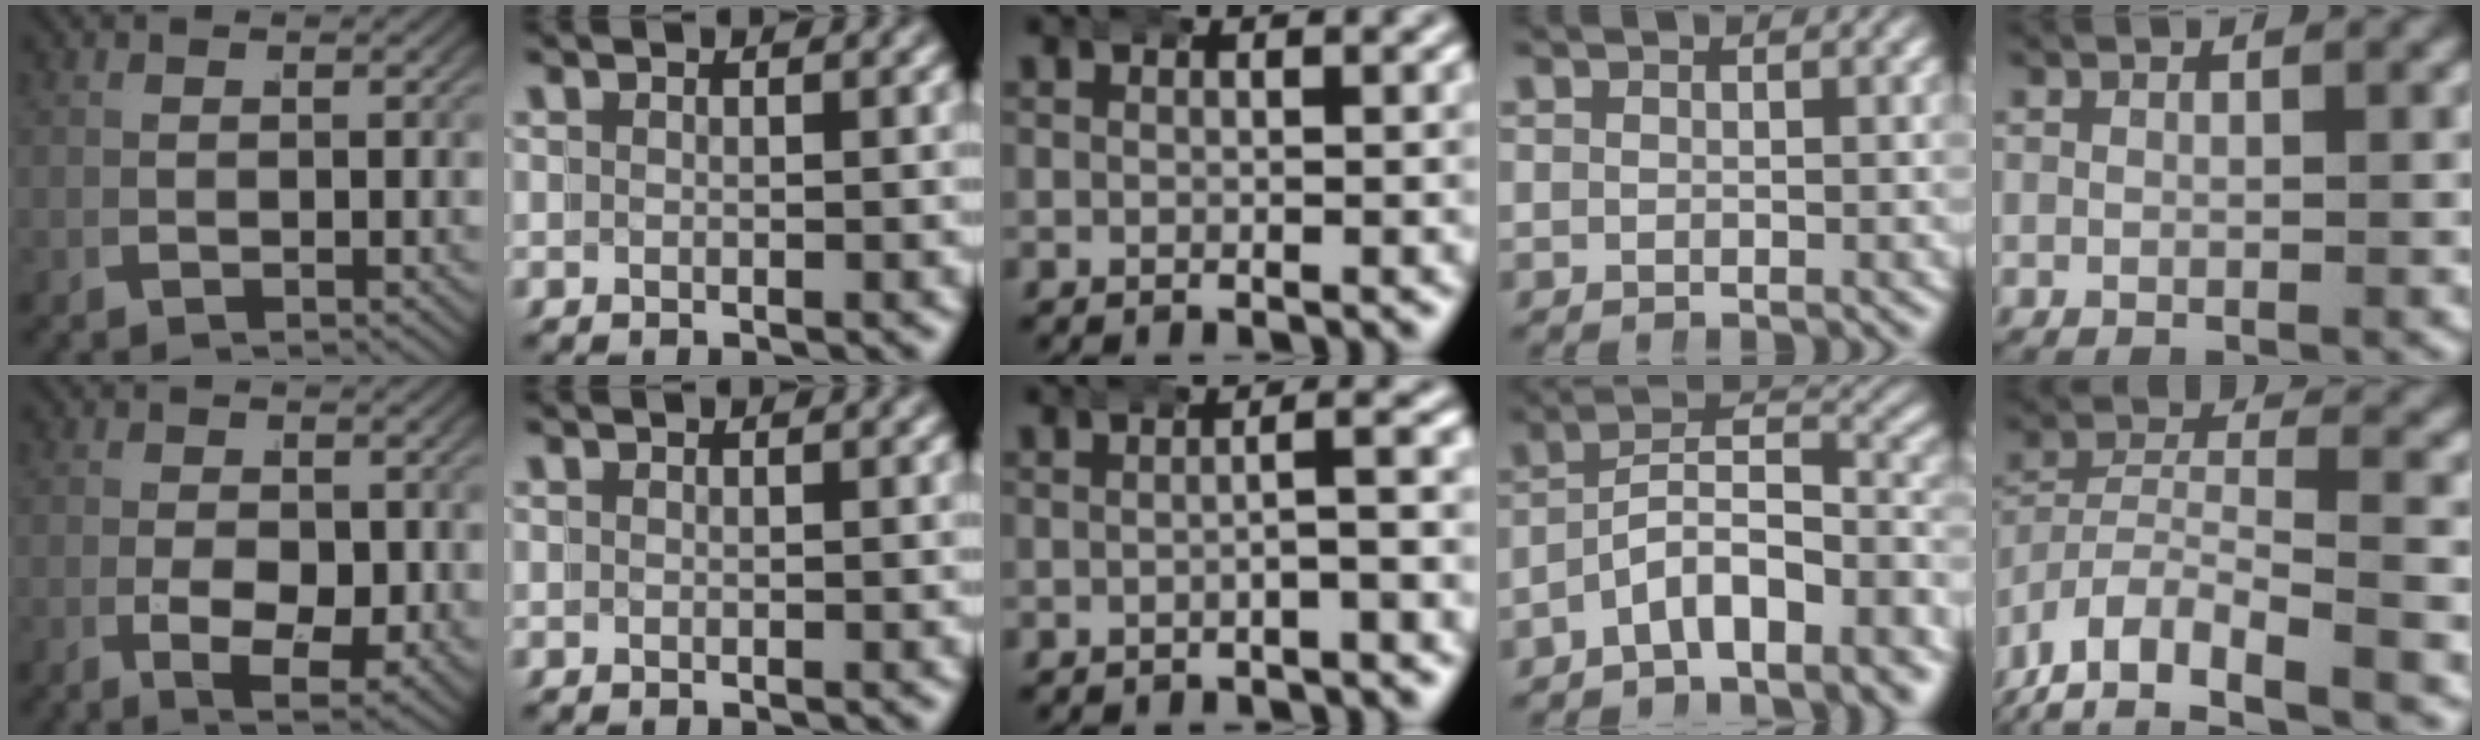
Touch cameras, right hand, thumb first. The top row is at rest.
{"thumb": {"total": 6.7, "force": [-1.3, 3.8, 5.3], "torque": [-0.098, -0.032, -0.004]}, "middle": {"total": 1.8, "force": [-0.3, 0.1, 1.8], "torque": [-0.014, 0.011, -0.013]}, "ring": {"total": 9.2, "force": [-4.7, 5.3, 5.8], "torque": [-0.088, -0.022, -0.068]}, "little": {"total": 7.8, "force": [-3.8, 5.1, 4.6], "torque": [-0.107, -0.014, -0.061]}}